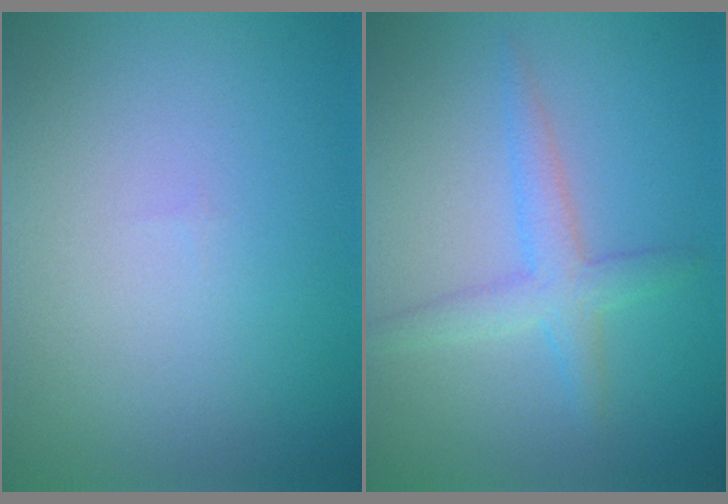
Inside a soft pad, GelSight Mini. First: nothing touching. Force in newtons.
{"total": 2.7, "press": 2.7, "slide": 0.1}